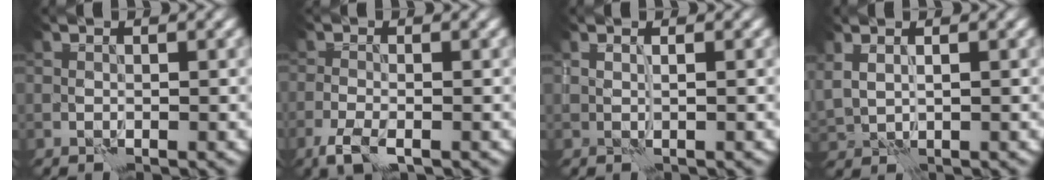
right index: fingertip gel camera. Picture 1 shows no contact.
{"total": 2.2, "force": [-1.4, 0.6, 1.7], "torque": [-0.040, -0.008, -0.033]}
{"total": 0.8, "force": [0.6, 0.0, 0.4], "torque": [-0.005, -0.009, 0.016]}
{"total": 1.5, "force": [1.2, 0.5, 0.7], "torque": [-0.016, -0.005, 0.032]}